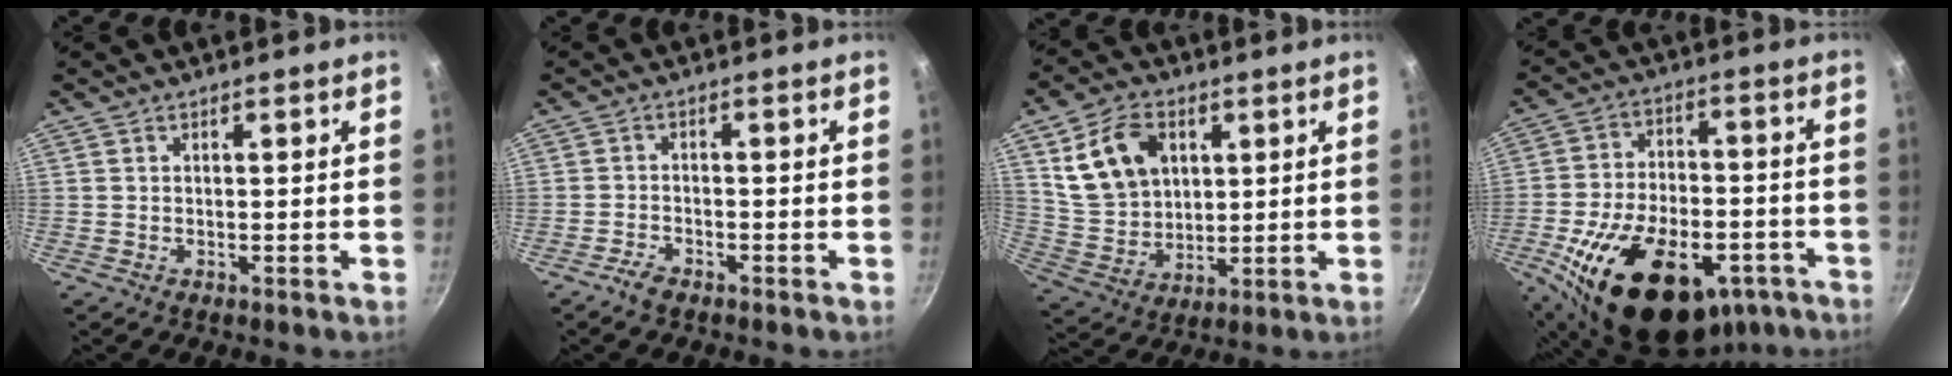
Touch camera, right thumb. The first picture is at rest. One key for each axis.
{"total": 2.8, "fx": -2.3, "fy": 1.0, "fz": 1.3, "tx": -0.032, "ty": 0.020, "tz": -0.045}
{"total": 14.1, "fx": 4.7, "fy": 10.0, "fz": 8.7, "tx": -0.141, "ty": -0.012, "tz": 0.099}
{"total": 27.2, "fx": -12.3, "fy": 16.0, "fz": 18.2, "tx": -0.273, "ty": 0.046, "tz": -0.176}